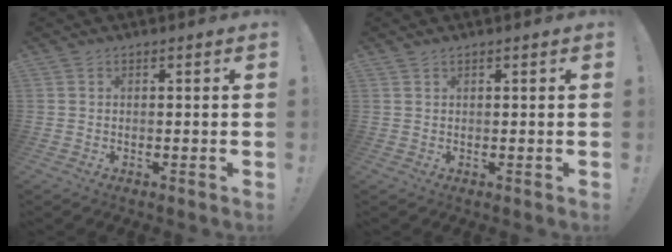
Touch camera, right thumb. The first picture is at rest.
{"total": 0.6, "force": [0.5, 0.1, 0.2], "torque": [-0.011, 0.003, 0.011]}